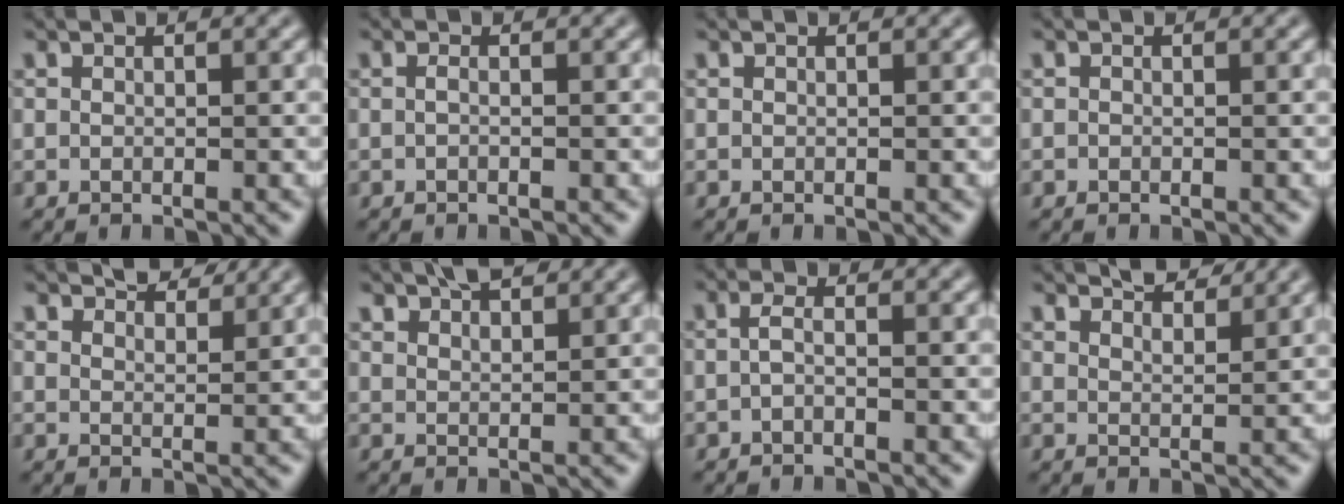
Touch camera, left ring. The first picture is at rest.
{"total": 0.5, "force": [-0.2, 0.1, 0.5], "torque": [-0.011, -0.001, -0.005]}
{"total": 0.0}
{"total": 0.0}
{"total": 3.3, "force": [3.1, 0.5, 0.9], "torque": [-0.015, -0.001, 0.045]}
{"total": 3.2, "force": [2.8, 0.8, 1.3], "torque": [-0.023, 0.005, 0.048]}
{"total": 1.1, "force": [-0.4, 0.3, 1.0], "torque": [-0.022, -0.001, -0.011]}
{"total": 3.6, "force": [3.4, 0.5, 1.2], "torque": [-0.014, -0.001, 0.050]}